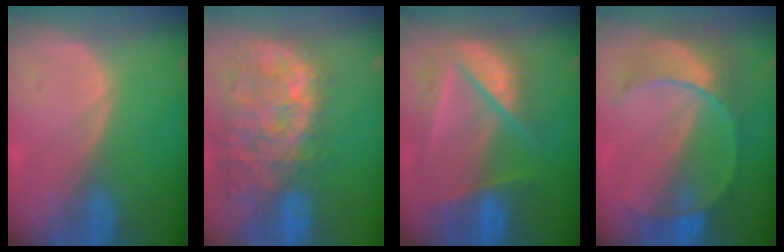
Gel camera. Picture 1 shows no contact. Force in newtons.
{"total": 14.6, "press": 11.8, "slide": 8.7}
{"total": 9.7, "press": 8.2, "slide": 5.1}
{"total": 7.7, "press": 7.7, "slide": 0.7}